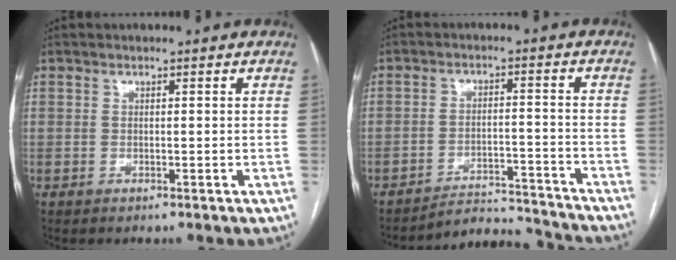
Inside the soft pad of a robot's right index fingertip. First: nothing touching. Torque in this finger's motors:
{"motor_torque": [-0.29, -0.22, -0.42, -0.05]}